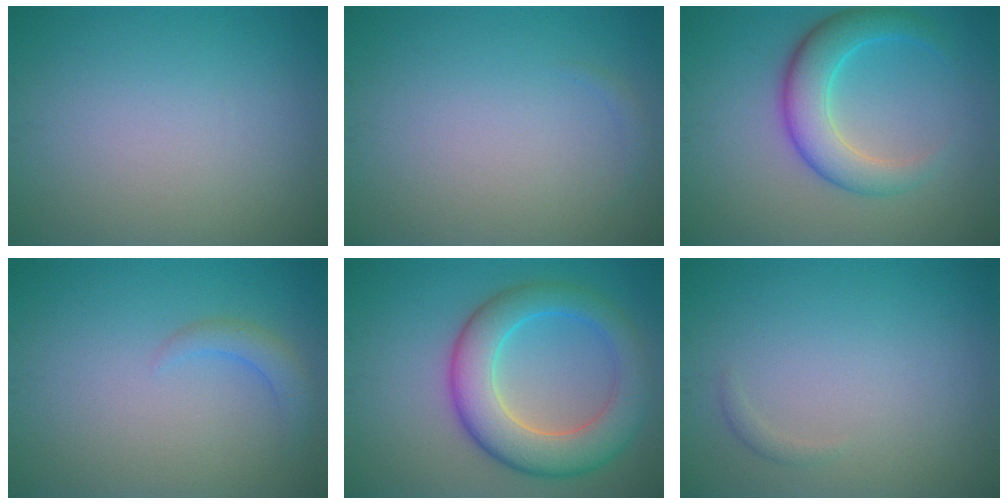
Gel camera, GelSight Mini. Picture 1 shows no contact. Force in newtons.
{"total": 0.5, "press": 0.5, "slide": 0.1}
{"total": 5.4, "press": 5.4, "slide": 0.1}
{"total": 1.8, "press": 1.8, "slide": 0.3}
{"total": 8.0, "press": 8.0, "slide": 0.3}
{"total": 0.6, "press": 0.6, "slide": 0.0}